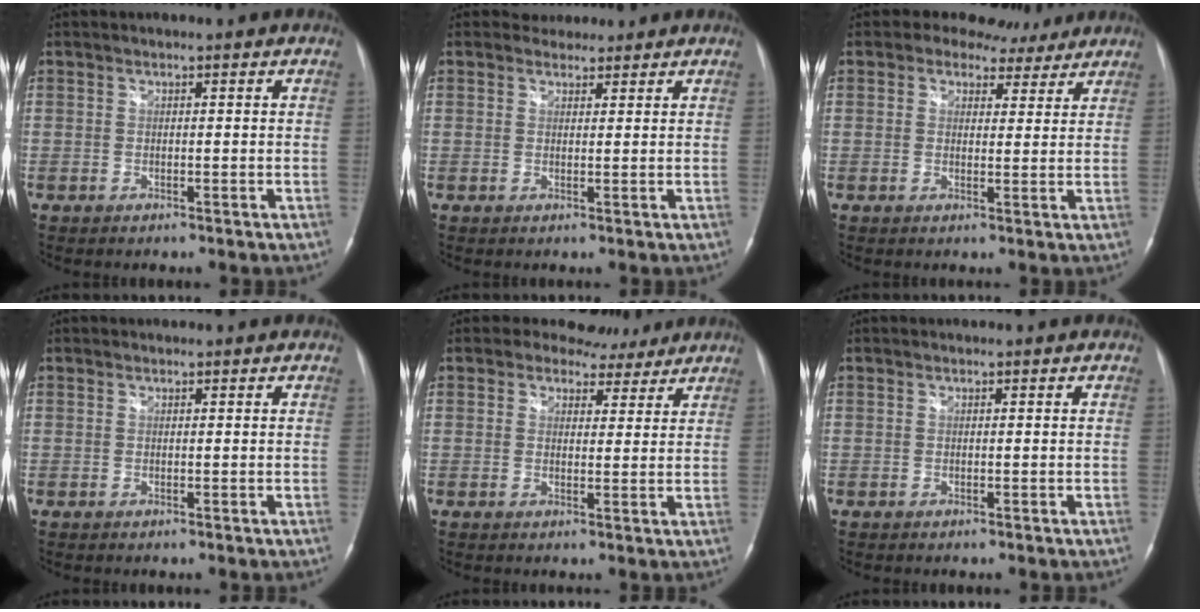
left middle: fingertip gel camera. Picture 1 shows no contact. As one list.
[{"total": 2.4, "force": [2.1, 1.2, -0.2], "torque": [0.001, 0.007, 0.029]}, {"total": 6.5, "force": [5.1, 3.8, 1.4], "torque": [-0.018, 0.013, 0.060]}, {"total": 0.0}, {"total": 5.9, "force": [4.9, 3.3, 0.8], "torque": [-0.008, 0.003, 0.055]}, {"total": 0.0}]